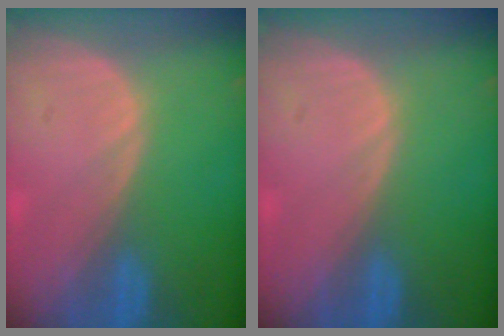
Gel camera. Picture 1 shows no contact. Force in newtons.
{"total": 0.0}